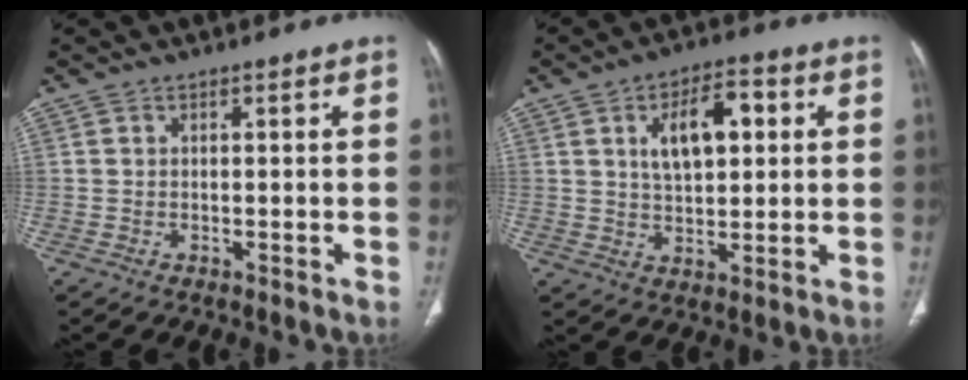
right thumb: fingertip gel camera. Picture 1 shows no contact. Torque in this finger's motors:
{"motor_torque": [0.52, 2.29, 1.06, 0.41, 0.07]}